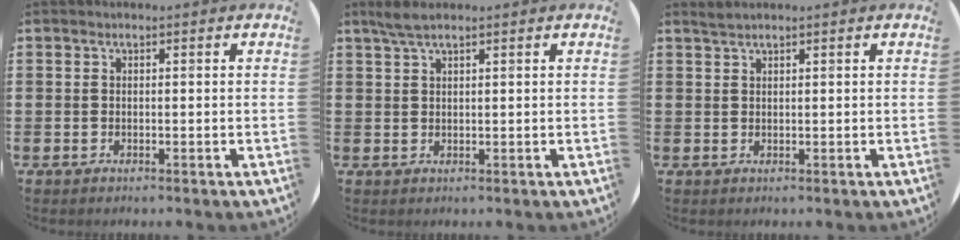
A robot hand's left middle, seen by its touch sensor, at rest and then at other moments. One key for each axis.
{"total": 2.5, "fx": 1.9, "fy": 0.3, "fz": 1.7, "tx": -0.035, "ty": 0.004, "tz": 0.033}
{"total": 0.9, "fx": 0.9, "fy": -0.1, "fz": 0.2, "tx": -0.005, "ty": -0.001, "tz": 0.017}